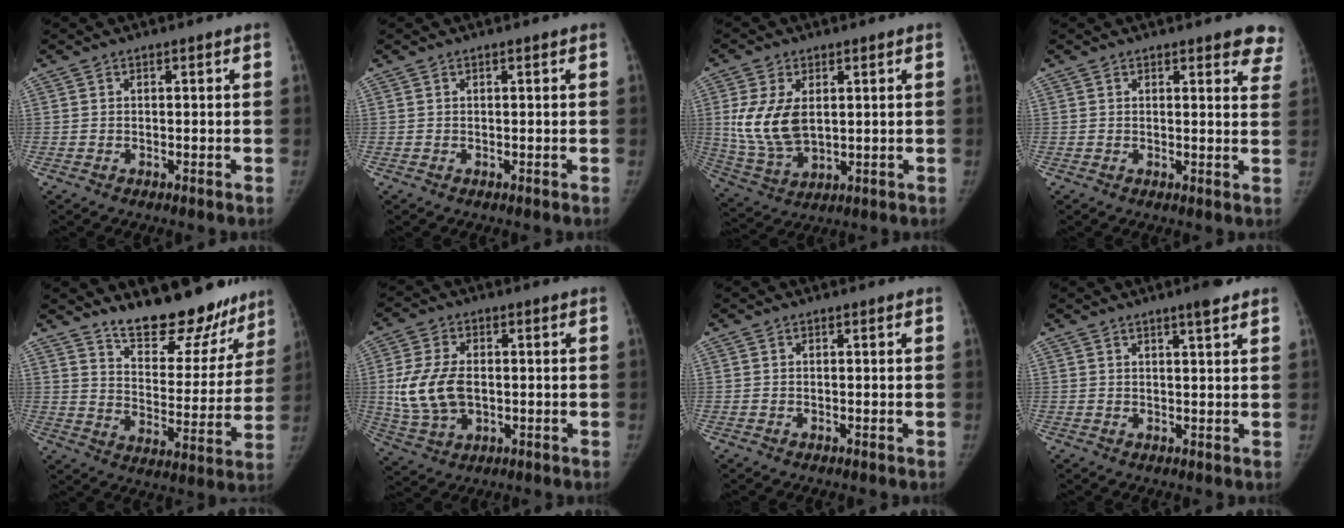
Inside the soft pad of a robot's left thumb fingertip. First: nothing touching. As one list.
[{"total": 0.0}, {"total": 11.3, "force": [1.8, 6.8, 8.9], "torque": [-0.175, -0.013, 0.047]}, {"total": 6.9, "force": [5.5, 2.3, 3.5], "torque": [-0.004, -0.025, 0.045]}, {"total": 18.7, "force": [15.0, 7.2, 8.6], "torque": [-0.067, -0.102, 0.229]}, {"total": 10.9, "force": [0.1, 7.0, 8.4], "torque": [-0.169, -0.003, 0.011]}, {"total": 0.0}, {"total": 3.2, "force": [2.3, 0.2, 2.2], "torque": [-0.032, -0.015, 0.034]}]